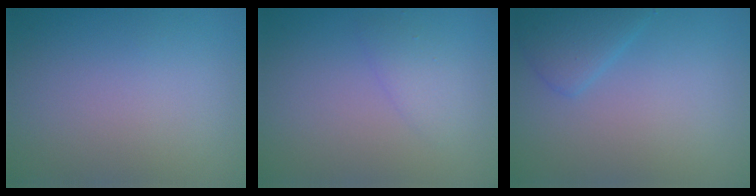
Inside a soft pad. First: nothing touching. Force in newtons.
{"total": 1.4, "press": 1.4, "slide": 0.2}
{"total": 2.6, "press": 2.6, "slide": 0.2}